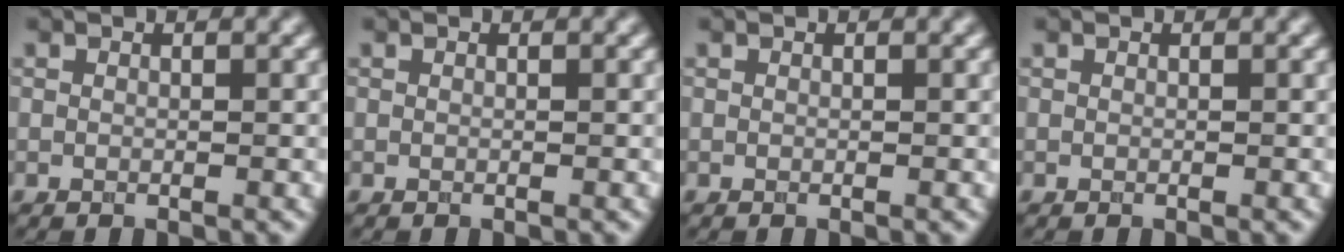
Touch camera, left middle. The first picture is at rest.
{"total": 0.0}
{"total": 0.0}
{"total": 0.0}